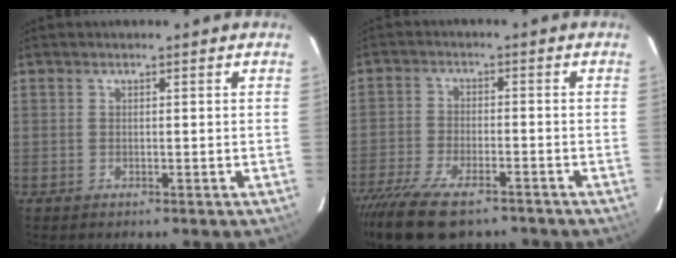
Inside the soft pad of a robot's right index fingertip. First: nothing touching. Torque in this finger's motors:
{"motor_torque": [1.27, -0.87, 0.63, 0.16]}